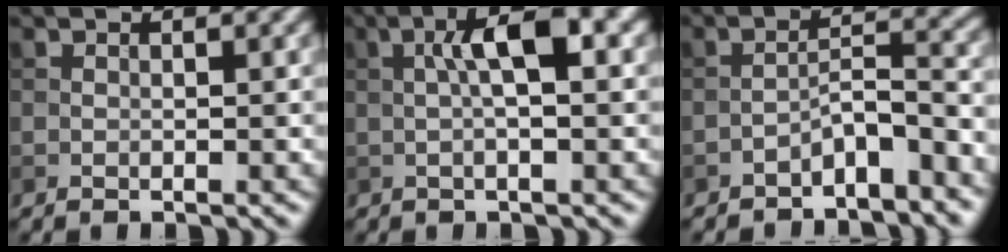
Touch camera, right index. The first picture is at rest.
{"total": 4.8, "force": [0.7, 1.1, 4.6], "torque": [-0.082, 0.013, 0.009]}
{"total": 4.3, "force": [-3.2, 0.9, 2.8], "torque": [-0.045, 0.015, -0.058]}